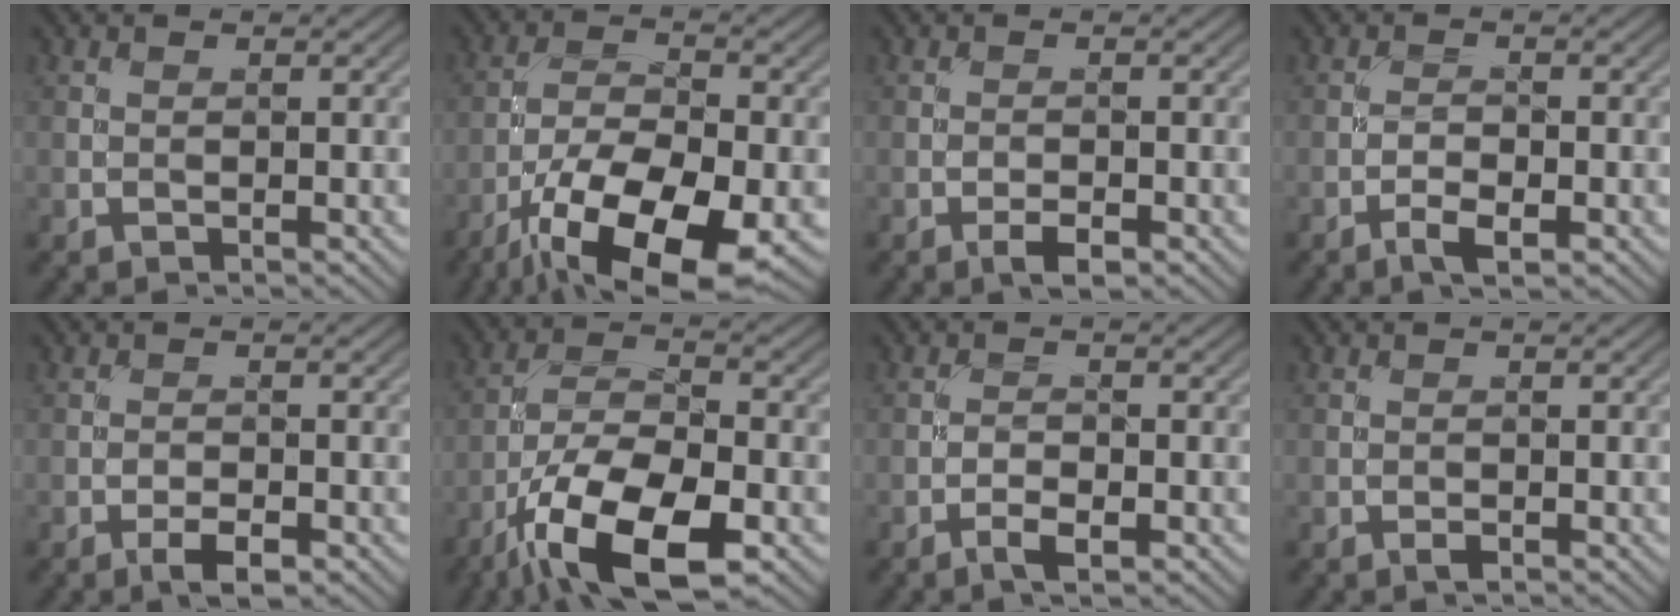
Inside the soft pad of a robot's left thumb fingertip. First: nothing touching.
{"total": 14.2, "force": [-7.9, 5.4, 10.6], "torque": [-0.203, -0.018, -0.141]}
{"total": 2.1, "force": [-1.2, 0.7, 1.6], "torque": [-0.026, 0.002, -0.025]}
{"total": 2.6, "force": [-1.5, 0.7, 1.9], "torque": [-0.038, 0.002, -0.033]}
{"total": 2.7, "force": [-1.5, 0.9, 2.0], "torque": [-0.034, 0.001, -0.030]}
{"total": 13.7, "force": [-7.5, 5.3, 10.2], "torque": [-0.200, -0.013, -0.148]}
{"total": 2.2, "force": [-1.3, 0.6, 1.7], "torque": [-0.033, 0.002, -0.029]}
{"total": 0.8, "force": [-0.4, 0.3, 0.5], "torque": [-0.008, 0.001, -0.010]}